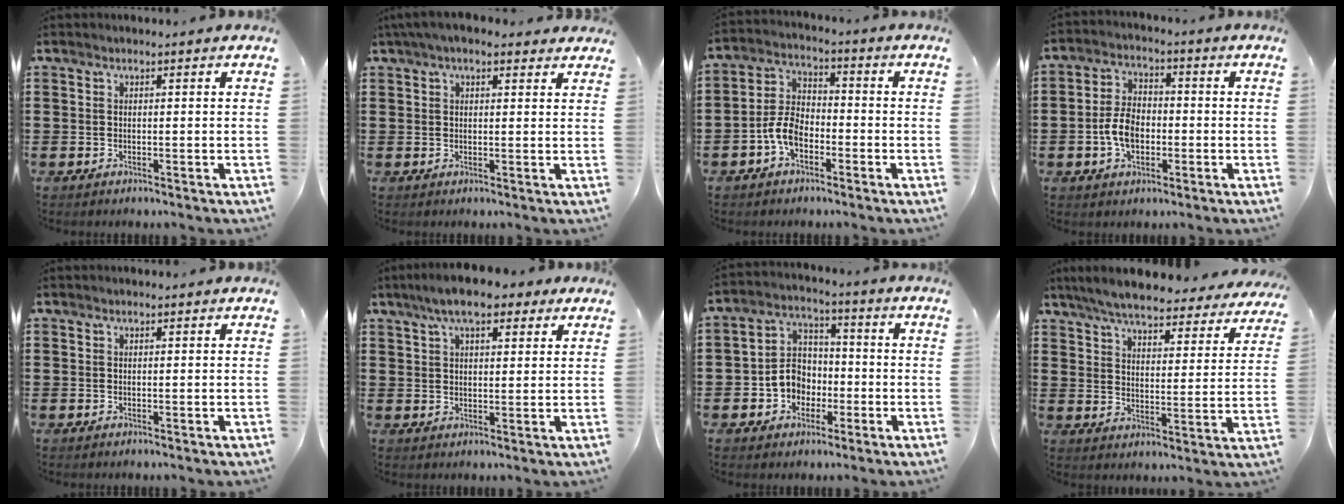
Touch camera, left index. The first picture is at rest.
{"total": 3.9, "force": [2.9, 1.3, 2.3], "torque": [-0.052, 0.002, 0.052]}
{"total": 6.0, "force": [-3.0, 3.5, 3.9], "torque": [-0.103, 0.006, -0.066]}
{"total": 6.2, "force": [-1.6, 3.8, 4.6], "torque": [-0.110, 0.003, -0.037]}
{"total": 0.0}
{"total": 7.8, "force": [5.5, 2.4, 4.9], "torque": [-0.101, 0.003, 0.099]}
{"total": 6.7, "force": [-2.3, 5.8, 2.4], "torque": [-0.071, 0.019, -0.047]}
{"total": 6.6, "force": [6.2, 0.7, 2.1], "torque": [-0.071, -0.036, 0.107]}